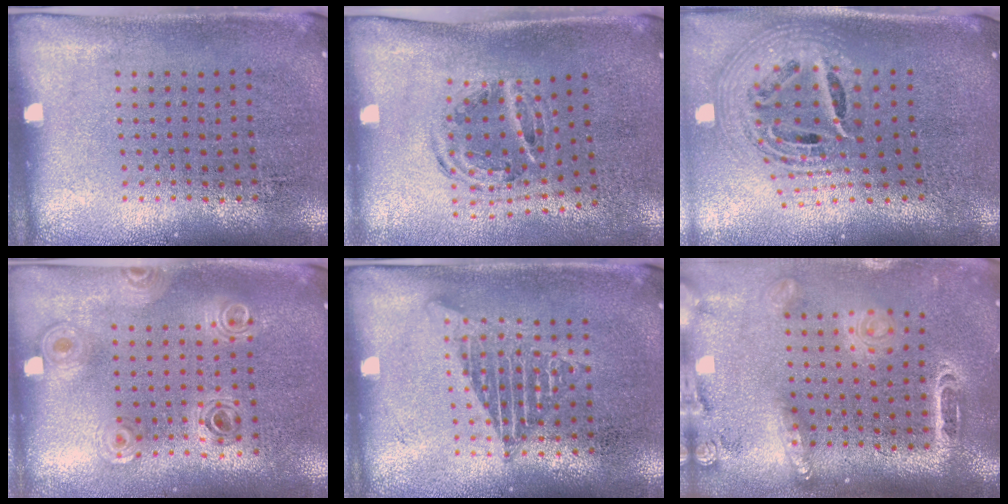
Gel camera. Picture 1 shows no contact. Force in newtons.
{"total": 1.1, "press": 1.0, "slide": 0.3}
{"total": 2.7, "press": 1.9, "slide": 1.9}
{"total": 0.8, "press": 0.8, "slide": 0.1}
{"total": 1.2, "press": 1.2, "slide": 0.0}
{"total": 2.4, "press": 1.8, "slide": 1.5}